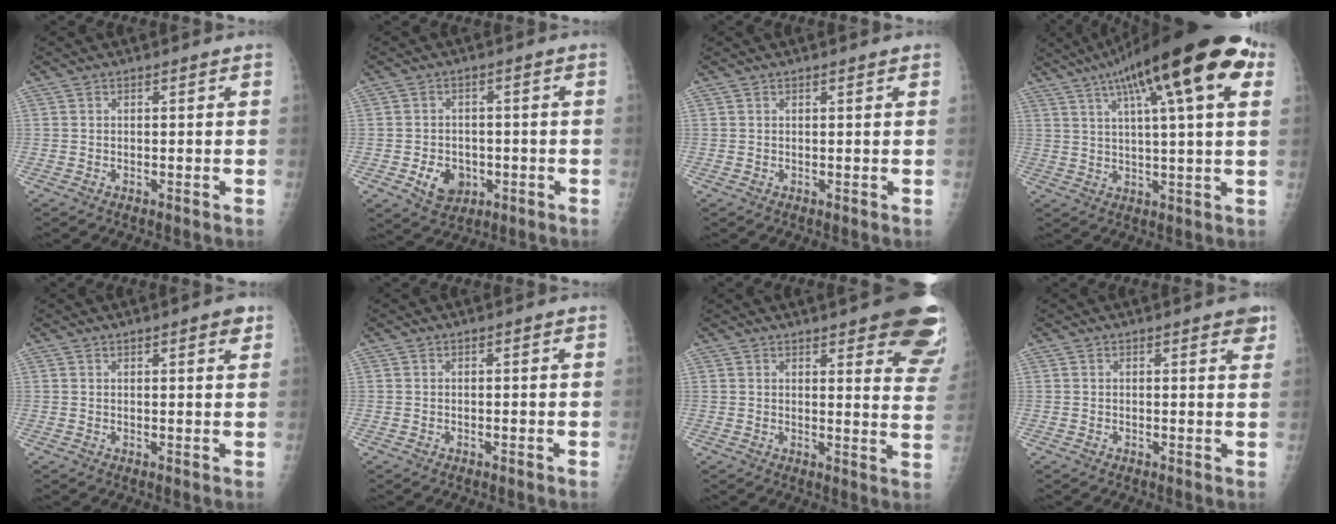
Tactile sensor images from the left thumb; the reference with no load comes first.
{"total": 6.3, "force": [-2.0, 4.9, 3.4], "torque": [-0.033, 0.008, -0.024]}
{"total": 0.8, "force": [0.6, 0.2, 0.6], "torque": [-0.007, 0.000, 0.007]}
{"total": 22.9, "force": [10.7, 5.2, 19.6], "torque": [-0.301, 0.013, 0.158]}
{"total": 2.9, "force": [1.8, 0.7, 2.1], "torque": [-0.021, -0.006, 0.021]}
{"total": 0.0}
{"total": 18.0, "force": [12.0, 4.9, 12.5], "torque": [-0.125, -0.056, 0.128]}
{"total": 3.4, "force": [2.0, 1.0, 2.5], "torque": [-0.019, -0.006, 0.019]}